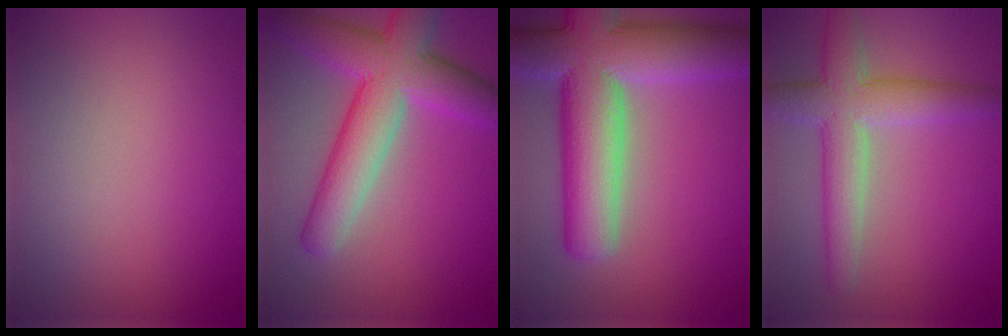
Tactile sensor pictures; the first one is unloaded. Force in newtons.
{"total": 8.5, "press": 8.5, "slide": 0.3}
{"total": 12.9, "press": 12.8, "slide": 0.8}
{"total": 5.6, "press": 5.6, "slide": 0.2}